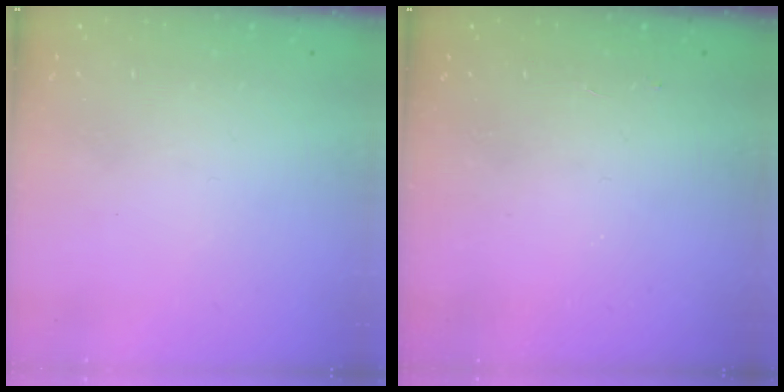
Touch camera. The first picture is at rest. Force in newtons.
{"total": 2.1, "press": 2.0, "slide": 0.4}